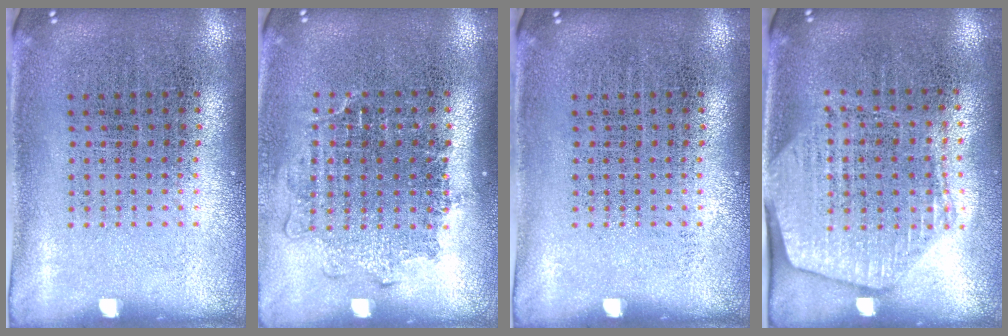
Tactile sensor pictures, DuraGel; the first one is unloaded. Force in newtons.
{"total": 1.2, "press": 1.1, "slide": 0.5}
{"total": 0.0}
{"total": 1.7, "press": 1.5, "slide": 0.7}